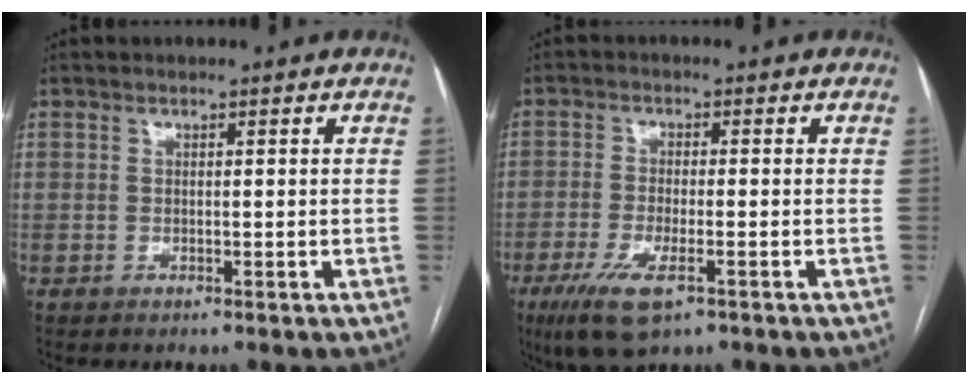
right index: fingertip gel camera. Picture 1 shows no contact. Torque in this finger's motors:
{"motor_torque": [0.79, -0.18, 0.22, 0.12]}